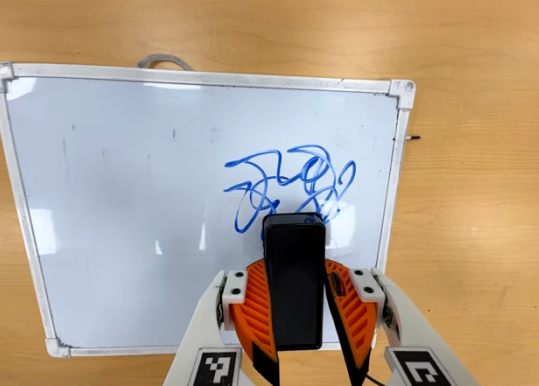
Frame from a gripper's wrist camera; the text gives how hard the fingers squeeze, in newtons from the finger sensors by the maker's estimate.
{"total": 7.3, "left": 7.3, "right": 7.2}